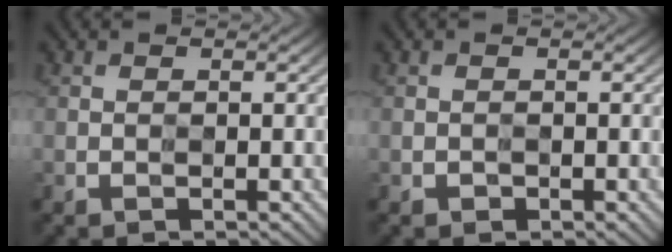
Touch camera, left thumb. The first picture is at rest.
{"total": 0.6, "force": [-0.4, 0.3, 0.2], "torque": [-0.004, -0.001, -0.008]}